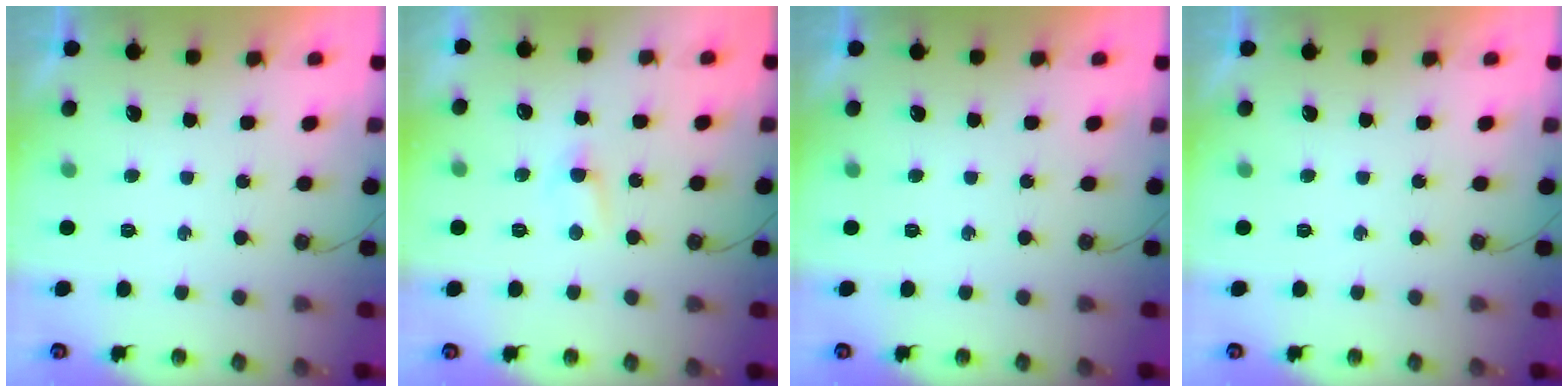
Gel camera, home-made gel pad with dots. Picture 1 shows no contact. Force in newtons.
{"total": 2.6, "press": 2.5, "slide": 0.3}
{"total": 0.0}
{"total": 0.0}